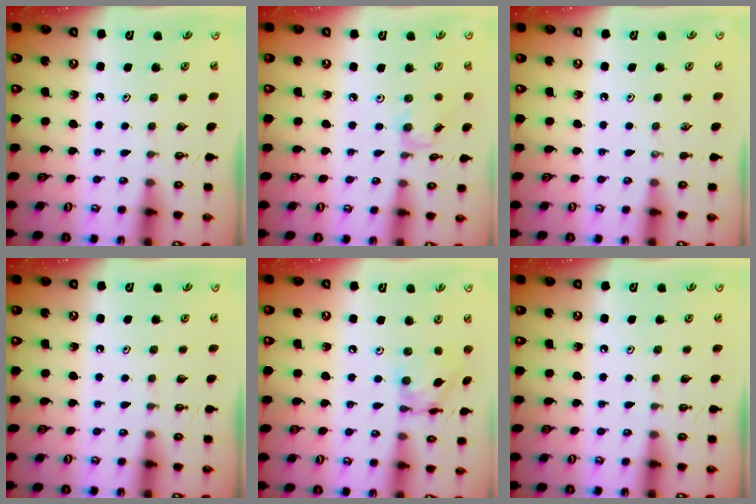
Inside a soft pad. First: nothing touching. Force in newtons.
{"total": 3.1, "press": 3.1, "slide": 0.5}
{"total": 0.0}
{"total": 0.0}
{"total": 10.5, "press": 10.4, "slide": 1.0}
{"total": 0.0}